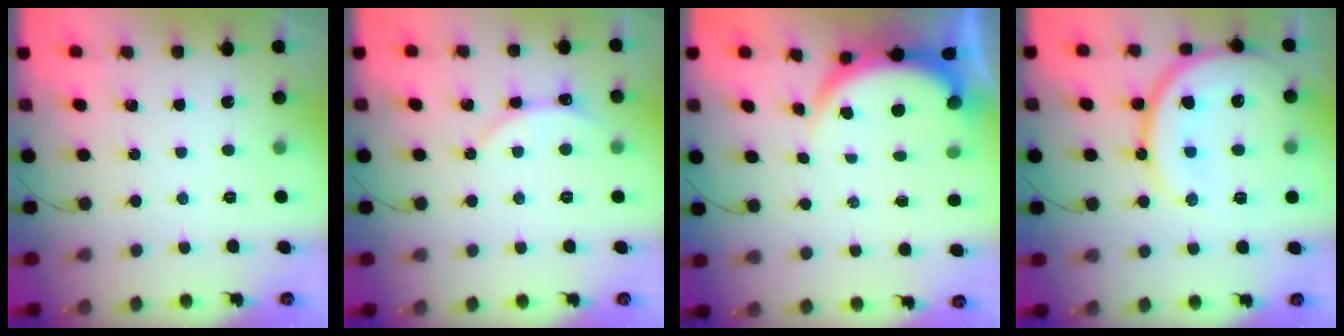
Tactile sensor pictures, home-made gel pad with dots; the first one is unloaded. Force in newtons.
{"total": 2.9, "press": 2.9, "slide": 0.3}
{"total": 4.9, "press": 4.7, "slide": 1.1}
{"total": 18.3, "press": 18.3, "slide": 1.5}